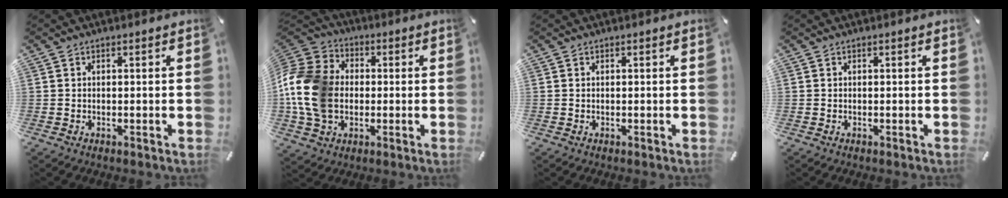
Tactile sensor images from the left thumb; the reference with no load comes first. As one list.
[{"total": 16.3, "force": [-1.2, 13.1, 9.6], "torque": [-0.235, 0.015, -0.026]}, {"total": 0.0}, {"total": 0.0}]